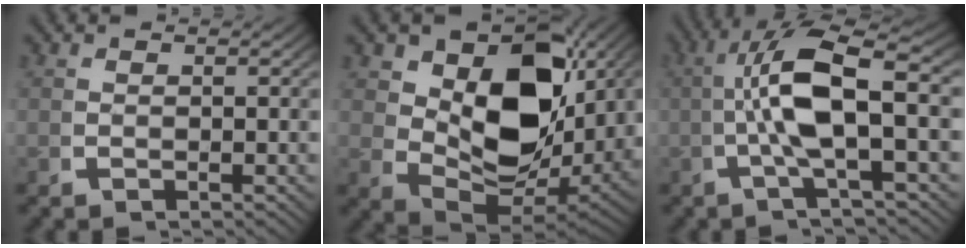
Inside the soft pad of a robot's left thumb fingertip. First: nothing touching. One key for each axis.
{"total": 14.4, "fx": 2.2, "fy": 8.8, "fz": 11.1, "tx": -0.214, "ty": -0.065, "tz": 0.065}
{"total": 9.6, "fx": 0.7, "fy": 3.3, "fz": 9.0, "tx": -0.171, "ty": 0.002, "tz": 0.009}